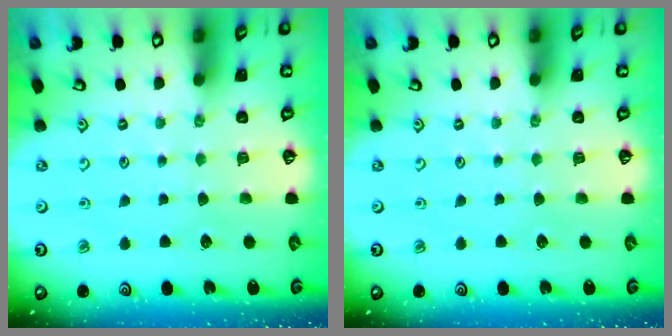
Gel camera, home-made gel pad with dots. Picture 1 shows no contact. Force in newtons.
{"total": 0.0}